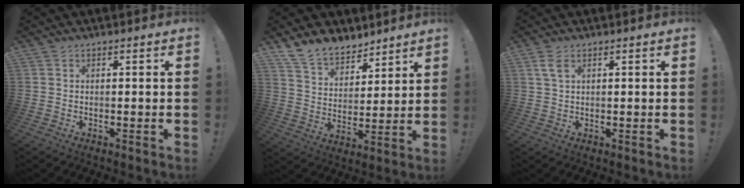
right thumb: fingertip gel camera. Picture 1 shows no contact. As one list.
[{"total": 11.2, "force": [9.2, 5.8, 2.8], "torque": [-0.064, -0.069, 0.183]}, {"total": 3.6, "force": [1.7, 1.7, 2.7], "torque": [-0.049, -0.001, 0.031]}]